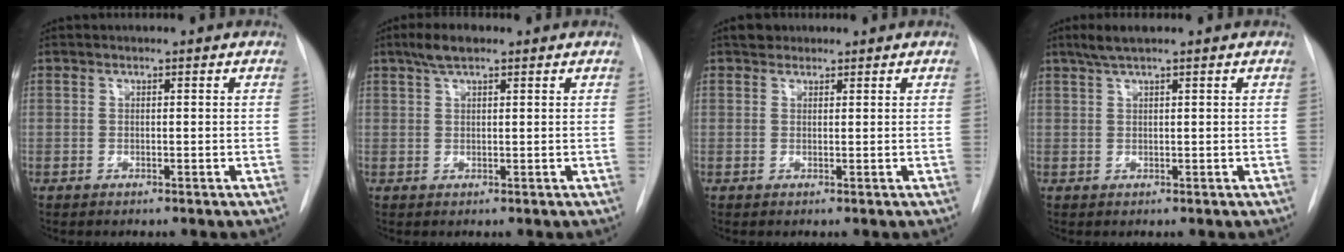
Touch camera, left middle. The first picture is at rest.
{"total": 3.5, "force": [2.4, 1.0, 2.4], "torque": [-0.050, 0.012, 0.044]}
{"total": 1.7, "force": [1.3, 1.1, 0.2], "torque": [-0.001, 0.010, 0.017]}
{"total": 2.8, "force": [2.0, 0.1, 1.9], "torque": [-0.045, 0.010, 0.041]}